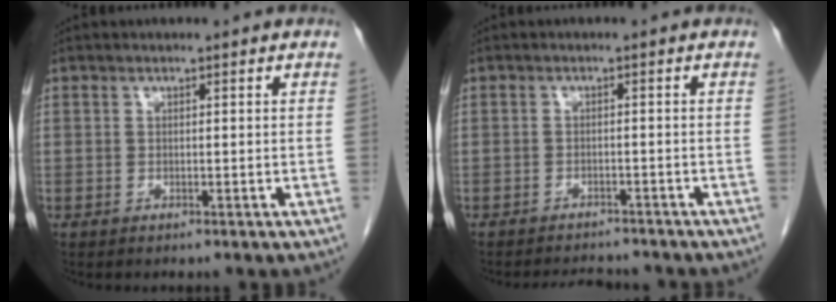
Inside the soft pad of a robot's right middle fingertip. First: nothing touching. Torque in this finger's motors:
{"motor_torque": [0.03, -0.02, 0.00, 0.01]}